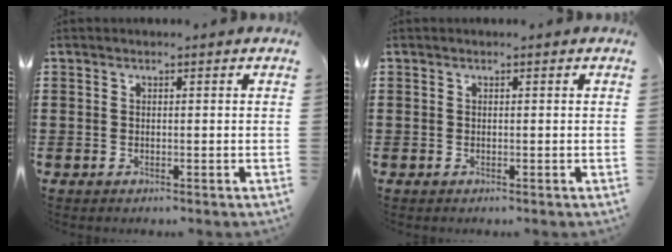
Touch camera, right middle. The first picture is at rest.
{"total": 0.0}